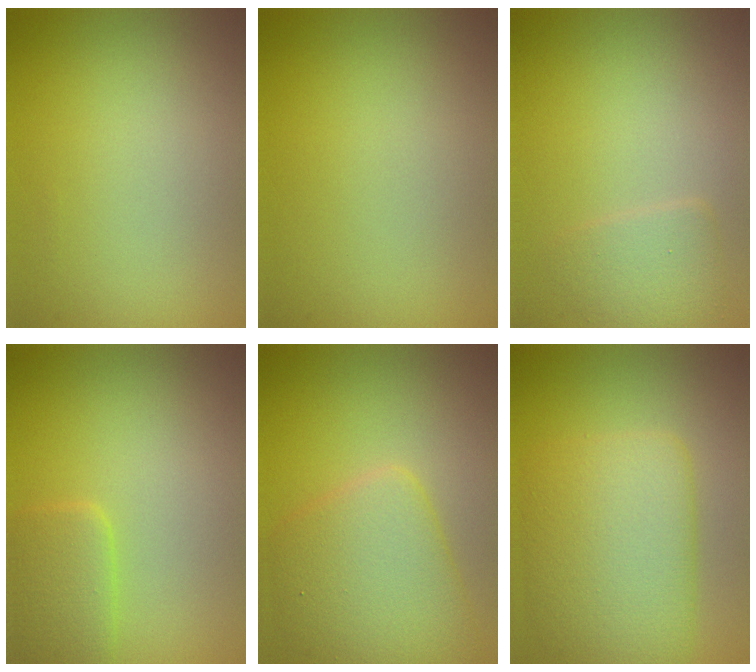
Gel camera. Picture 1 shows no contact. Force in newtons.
{"total": 0.0}
{"total": 1.8, "press": 1.8, "slide": 0.1}
{"total": 2.6, "press": 2.5, "slide": 0.3}
{"total": 5.6, "press": 5.6, "slide": 0.2}
{"total": 6.3, "press": 6.3, "slide": 0.1}